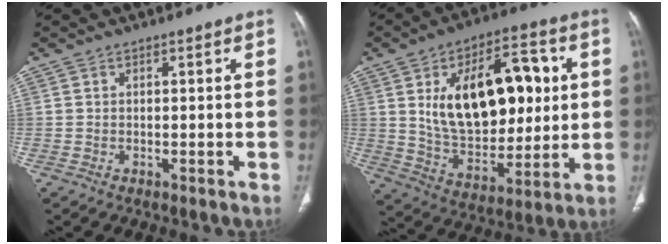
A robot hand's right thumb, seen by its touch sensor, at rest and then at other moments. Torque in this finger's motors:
{"motor_torque": [0.41, 3.91, 1.49, 1.28, 0.37]}